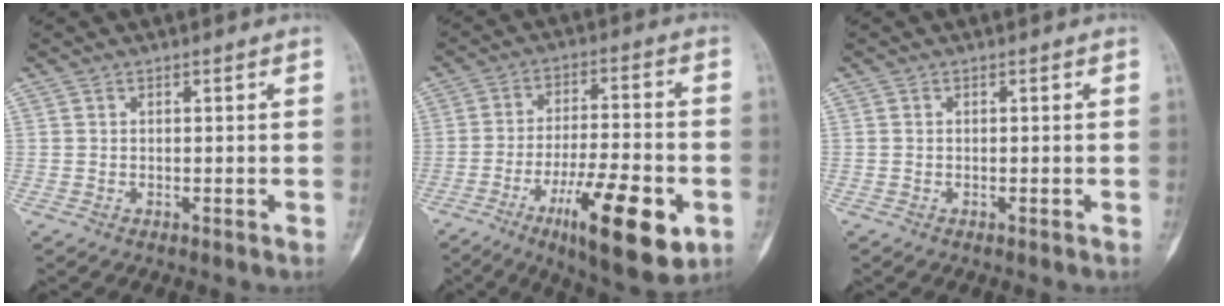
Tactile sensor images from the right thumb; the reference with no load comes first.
{"total": 18.1, "force": [-7.5, 5.5, 15.5], "torque": [-0.232, 0.020, -0.110]}
{"total": 0.0}